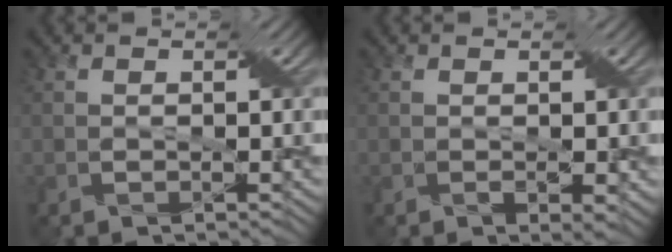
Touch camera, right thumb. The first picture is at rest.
{"total": 2.1, "force": [-0.3, 0.9, 1.9], "torque": [-0.025, -0.006, 0.000]}